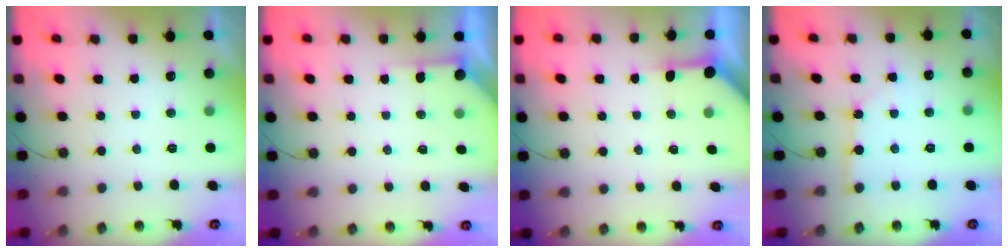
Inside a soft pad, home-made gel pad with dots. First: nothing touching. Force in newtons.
{"total": 1.6, "press": 1.6, "slide": 0.2}
{"total": 3.3, "press": 3.3, "slide": 0.3}
{"total": 3.2, "press": 3.2, "slide": 0.3}